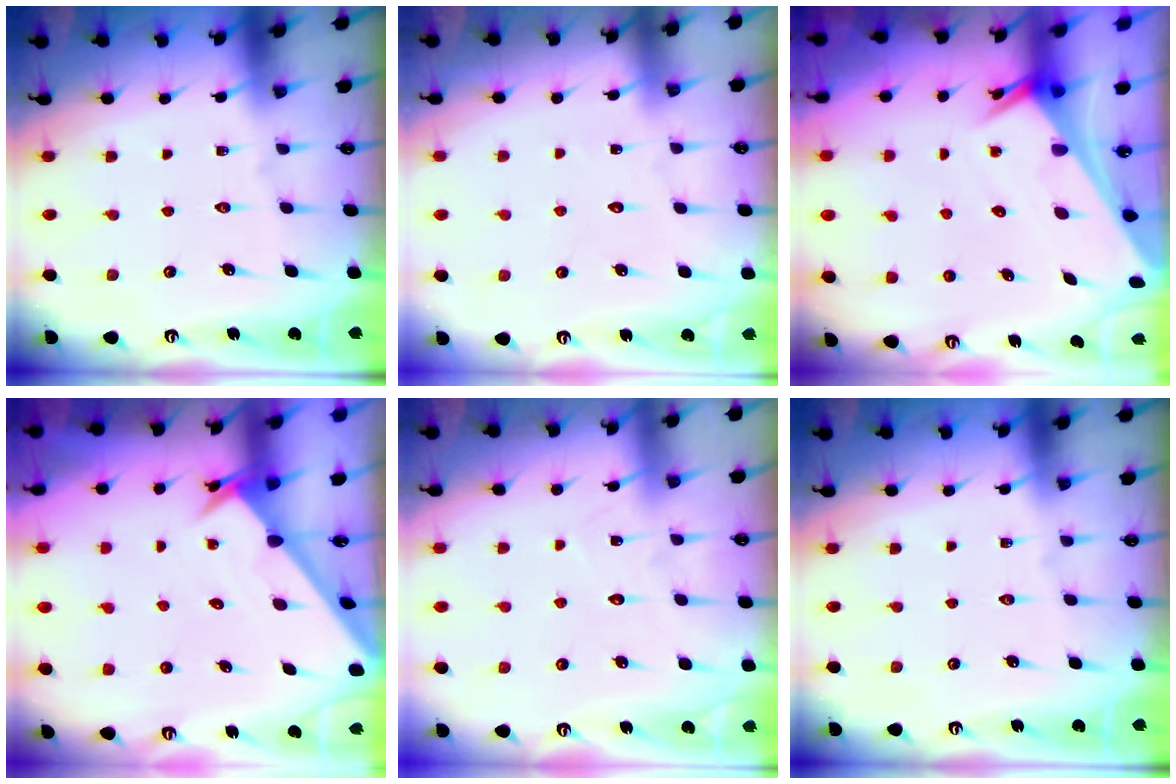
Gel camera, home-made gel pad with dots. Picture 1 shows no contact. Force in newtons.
{"total": 3.1, "press": 3.1, "slide": 0.2}
{"total": 2.5, "press": 2.5, "slide": 0.2}
{"total": 2.0, "press": 2.0, "slide": 0.1}
{"total": 5.2, "press": 5.2, "slide": 0.6}
{"total": 0.0}